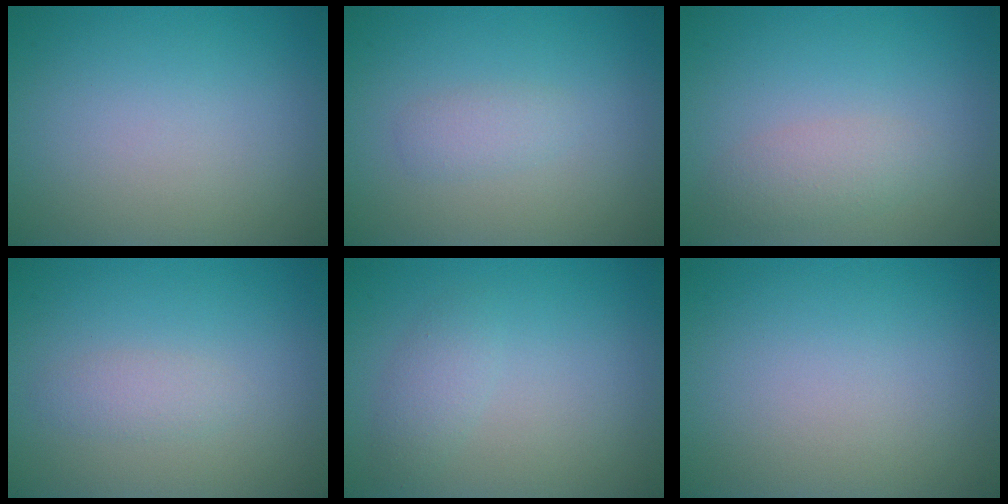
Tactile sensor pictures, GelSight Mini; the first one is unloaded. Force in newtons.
{"total": 1.2, "press": 1.2, "slide": 0.1}
{"total": 2.0, "press": 2.0, "slide": 0.1}
{"total": 1.3, "press": 1.3, "slide": 0.0}
{"total": 1.6, "press": 1.6, "slide": 0.0}
{"total": 0.0}